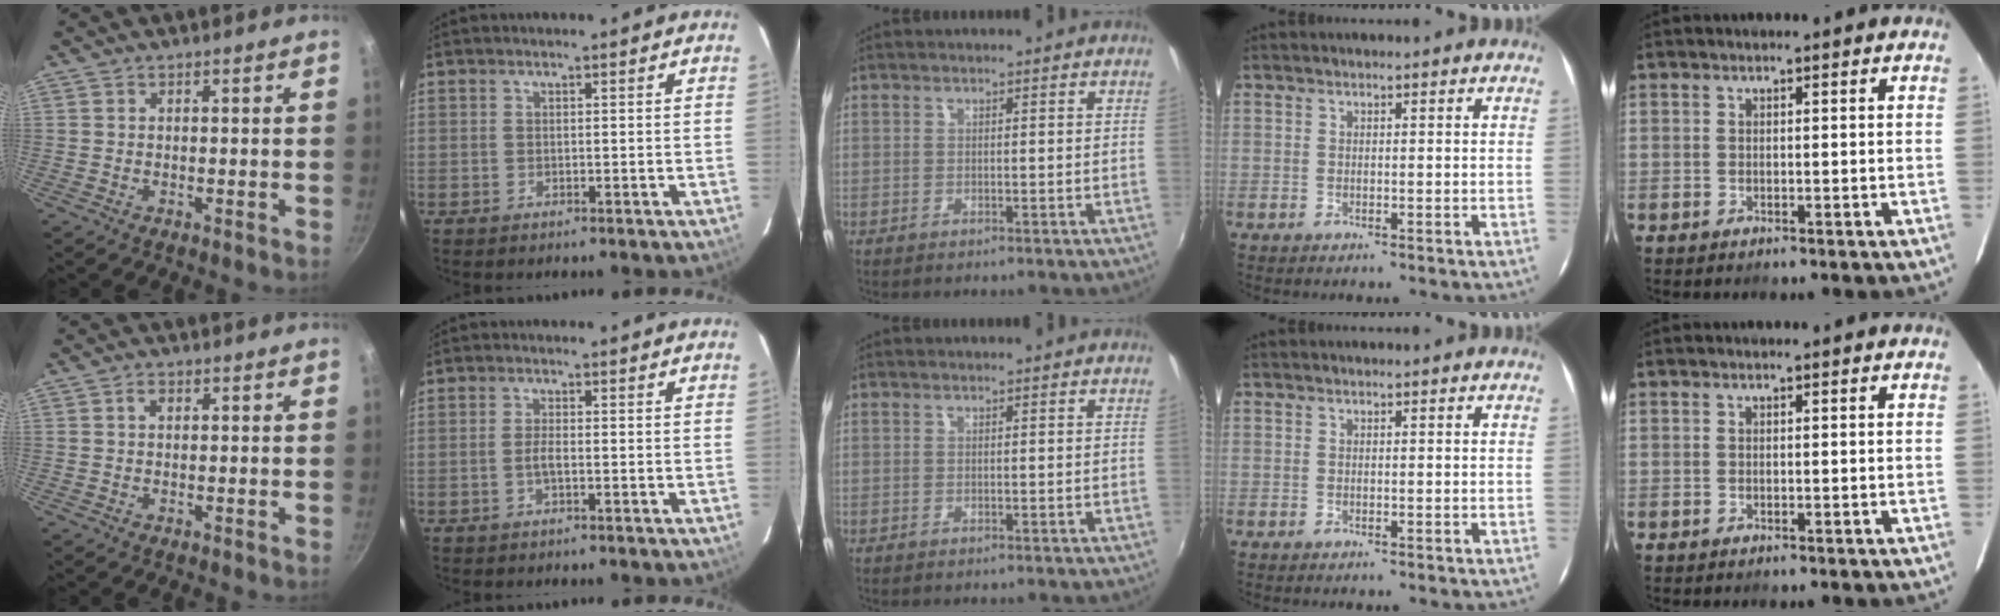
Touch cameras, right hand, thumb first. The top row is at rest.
{"thumb": {"total": 1.5, "force": [0.4, 1.1, 1.0], "torque": [-0.015, 0.004, 0.004]}, "index": {"total": 1.7, "force": [-0.6, 0.5, 1.5], "torque": [-0.032, -0.001, -0.012]}}